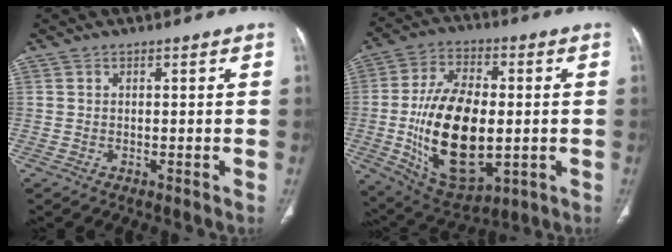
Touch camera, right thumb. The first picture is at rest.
{"total": 21.4, "force": [-2.1, 11.7, 17.8], "torque": [-0.306, -0.002, -0.018]}